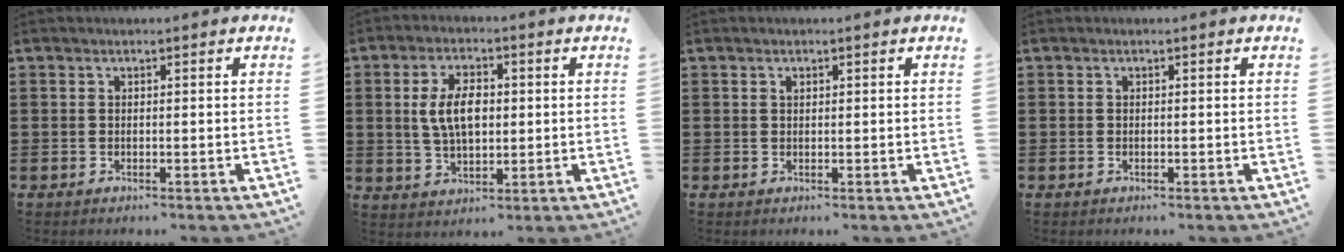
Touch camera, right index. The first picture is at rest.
{"total": 6.9, "force": [0.6, 3.7, 5.9], "torque": [-0.124, 0.006, 0.003]}
{"total": 0.5, "force": [0.3, 0.3, 0.3], "torque": [-0.007, 0.001, 0.006]}
{"total": 2.1, "force": [1.3, -1.4, -0.9], "torque": [0.024, -0.005, 0.025]}